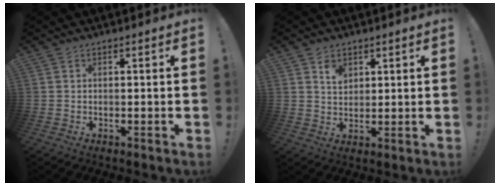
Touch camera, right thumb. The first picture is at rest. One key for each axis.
{"total": 4.3, "fx": 2.6, "fy": 3.1, "fz": 1.5, "tx": -0.008, "ty": -0.016, "tz": 0.044}